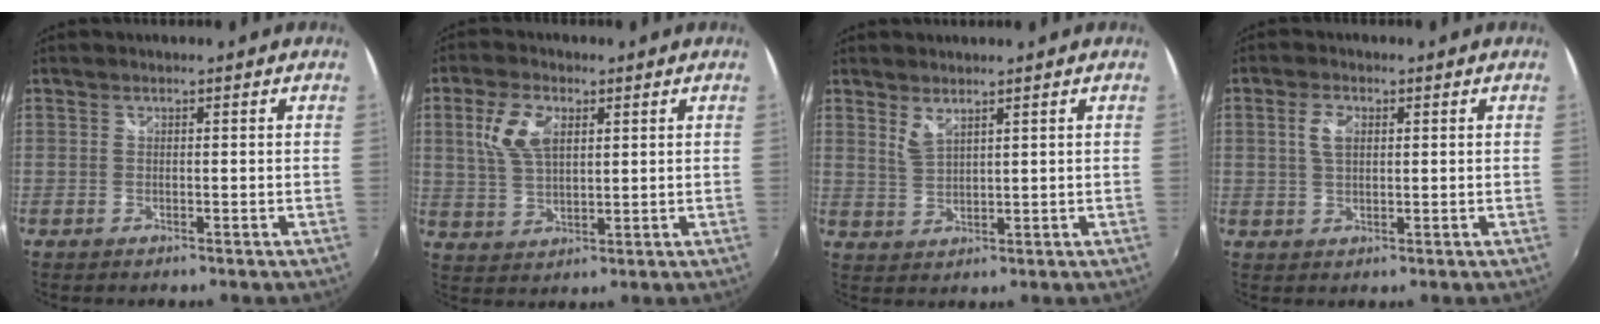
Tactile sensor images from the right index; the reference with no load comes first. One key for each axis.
{"total": 8.2, "fx": 2.7, "fy": 4.5, "fz": 6.3, "tx": -0.130, "ty": 0.010, "tz": 0.057}
{"total": 2.7, "fx": 2.1, "fy": 0.7, "fz": 1.6, "tx": -0.032, "ty": -0.003, "tz": 0.038}
{"total": 3.8, "fx": 0.9, "fy": 2.2, "fz": 2.9, "tx": -0.057, "ty": 0.006, "tz": 0.018}